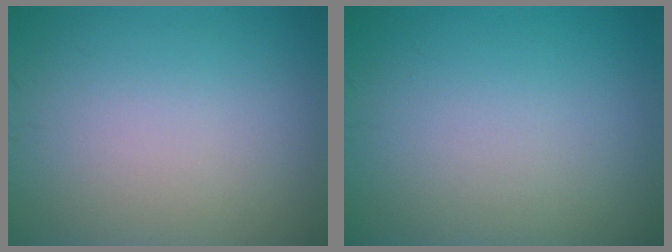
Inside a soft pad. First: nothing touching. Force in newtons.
{"total": 0.0}